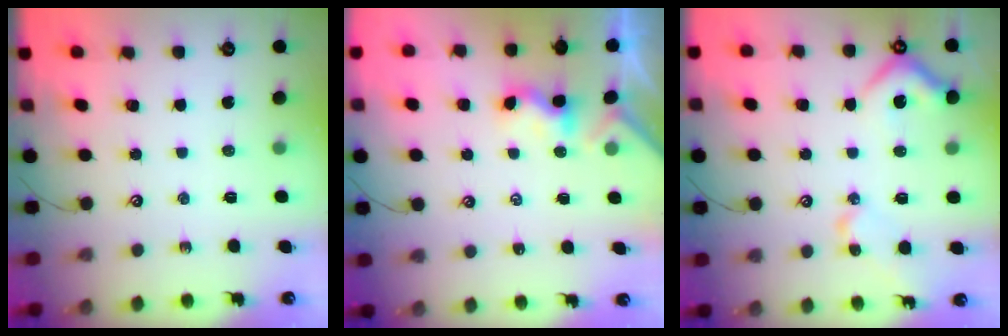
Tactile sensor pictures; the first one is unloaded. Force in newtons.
{"total": 1.8, "press": 1.7, "slide": 0.5}
{"total": 8.9, "press": 8.8, "slide": 1.3}